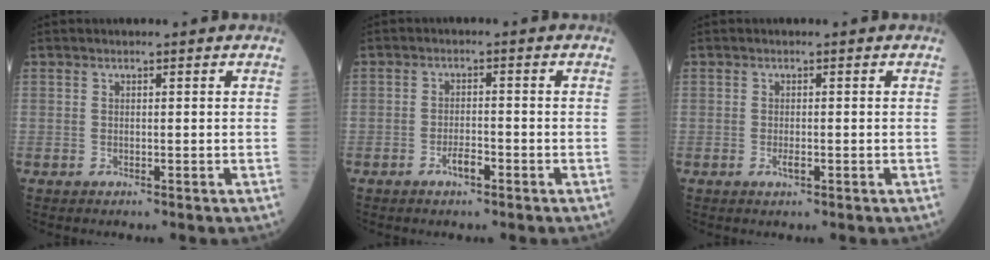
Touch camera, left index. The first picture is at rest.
{"total": 2.5, "force": [-1.6, 0.7, 1.8], "torque": [-0.034, 0.002, -0.029]}
{"total": 1.1, "force": [-0.5, 0.3, 1.0], "torque": [-0.022, -0.002, -0.007]}